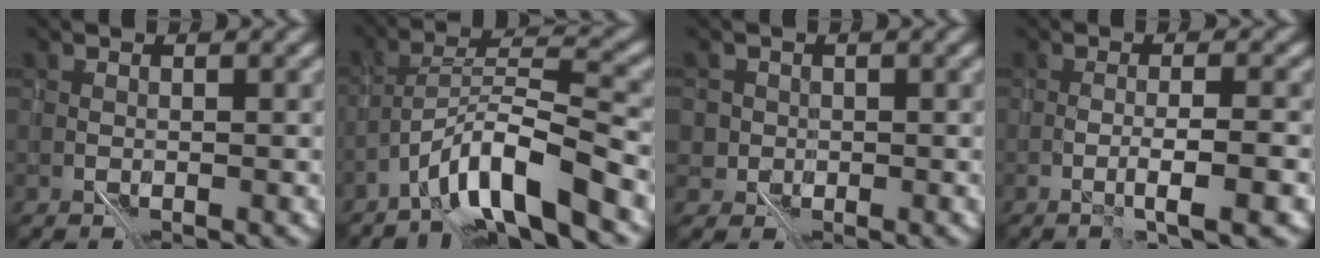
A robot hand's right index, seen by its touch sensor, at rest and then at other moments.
{"total": 7.1, "force": [-4.9, 0.6, 5.1], "torque": [-0.083, 0.014, -0.093]}
{"total": 2.0, "force": [0.3, 1.9, 0.3], "torque": [0.016, 0.007, -0.003]}
{"total": 2.3, "force": [-0.4, -0.1, 2.3], "torque": [-0.028, 0.007, -0.010]}